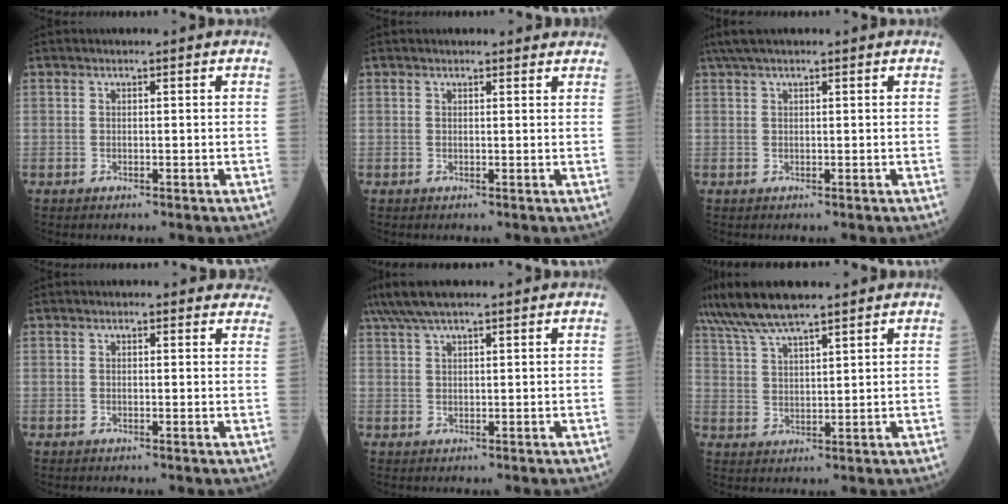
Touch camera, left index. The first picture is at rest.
{"total": 3.6, "force": [3.3, 1.0, 1.0], "torque": [-0.009, 0.014, 0.031]}
{"total": 3.6, "force": [2.8, 0.4, 2.3], "torque": [-0.044, 0.033, 0.053]}
{"total": 5.4, "force": [5.0, 1.8, 0.9], "torque": [0.017, -0.001, 0.030]}
{"total": 6.3, "force": [5.0, 0.8, 3.7], "torque": [-0.076, 0.038, 0.093]}
{"total": 8.5, "force": [7.1, 0.7, 4.5], "torque": [-0.094, 0.027, 0.136]}